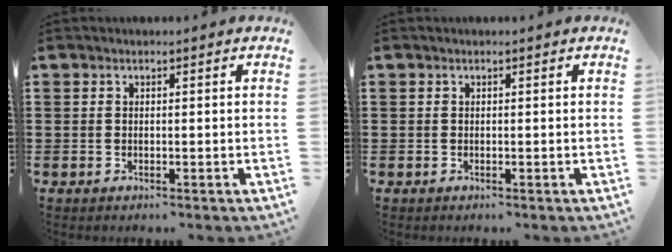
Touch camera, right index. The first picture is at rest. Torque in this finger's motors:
{"motor_torque": [0.15, -0.08, 0.01, 0.01]}